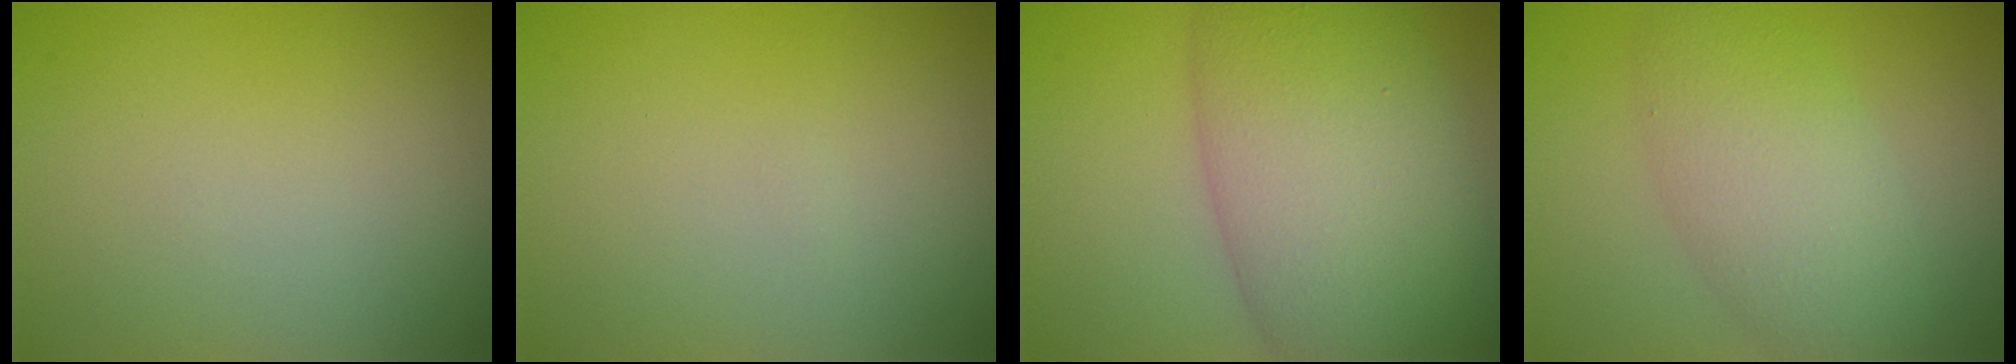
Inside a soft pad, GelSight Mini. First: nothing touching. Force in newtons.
{"total": 0.0}
{"total": 10.3, "press": 10.3, "slide": 0.3}
{"total": 5.0, "press": 5.0, "slide": 0.4}